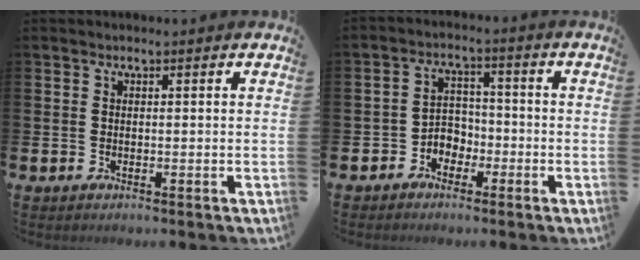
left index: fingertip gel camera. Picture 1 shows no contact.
{"total": 3.0, "force": [-1.9, 2.3, 0.5], "torque": [-0.027, 0.003, -0.046]}